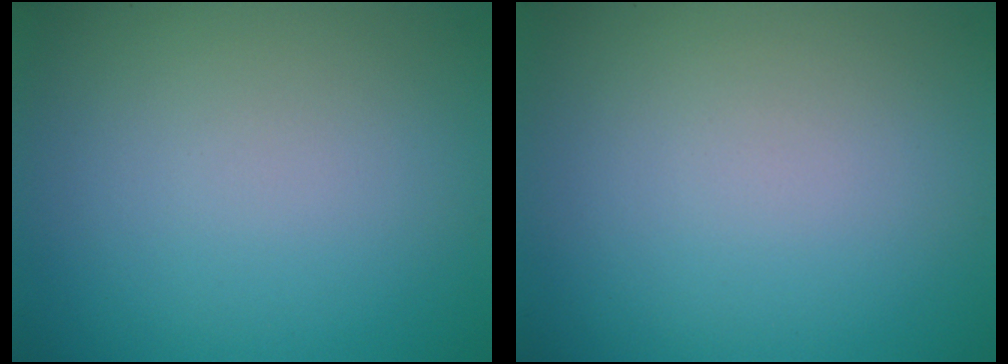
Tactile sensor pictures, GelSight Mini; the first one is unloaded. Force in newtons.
{"total": 0.0}